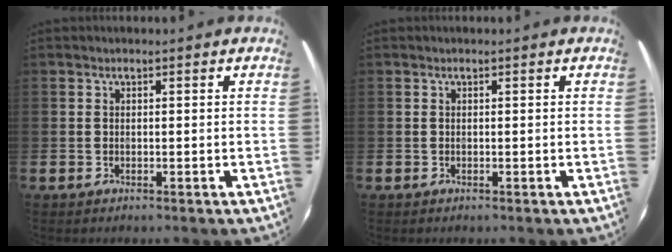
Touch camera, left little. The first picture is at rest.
{"total": 0.0}